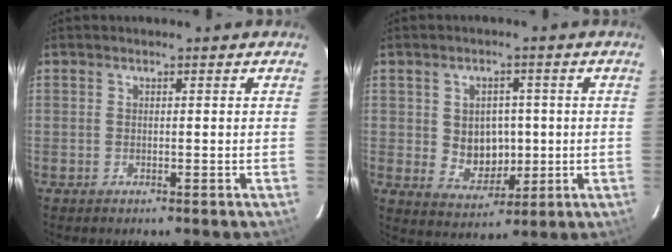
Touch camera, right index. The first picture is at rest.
{"total": 7.5, "force": [0.1, 6.3, 4.2], "torque": [-0.076, 0.006, 0.022]}